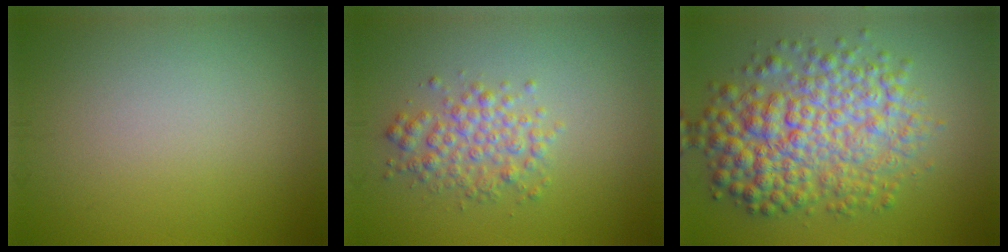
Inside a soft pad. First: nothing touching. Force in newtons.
{"total": 3.0, "press": 3.0, "slide": 0.1}
{"total": 8.4, "press": 8.4, "slide": 0.1}